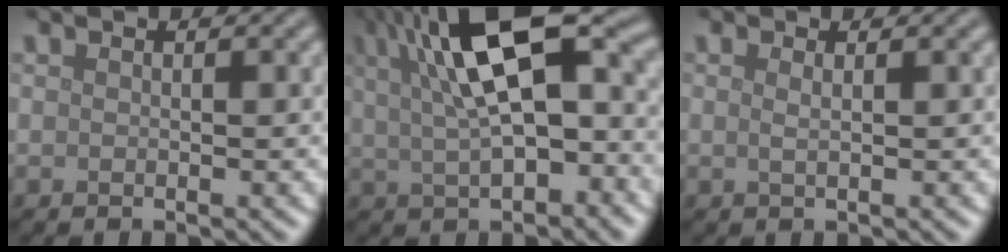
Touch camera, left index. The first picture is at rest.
{"total": 12.7, "force": [3.2, 5.3, 11.1], "torque": [-0.189, 0.015, 0.051]}
{"total": 1.4, "force": [0.7, 0.6, 1.0], "torque": [-0.013, -0.007, 0.000]}